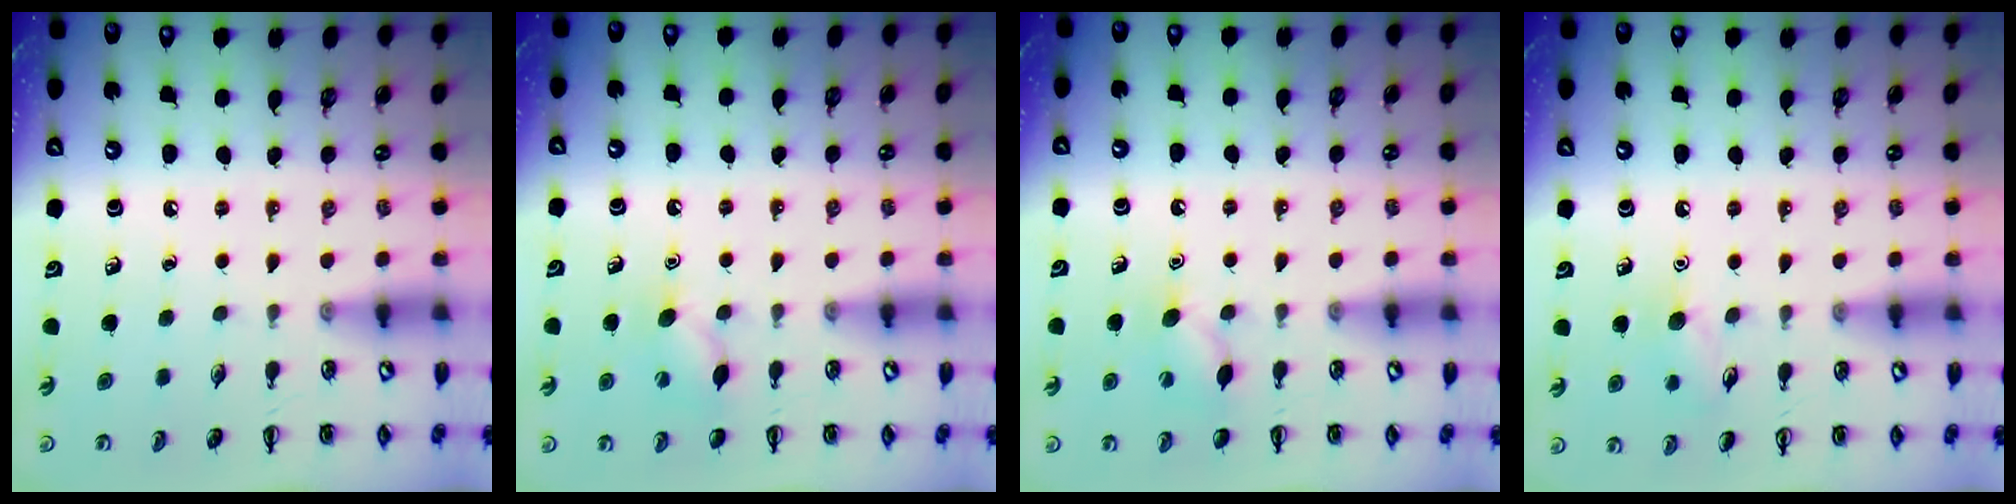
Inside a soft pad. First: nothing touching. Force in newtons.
{"total": 6.7, "press": 6.6, "slide": 1.6}
{"total": 6.7, "press": 6.6, "slide": 1.6}
{"total": 7.0, "press": 6.8, "slide": 1.6}